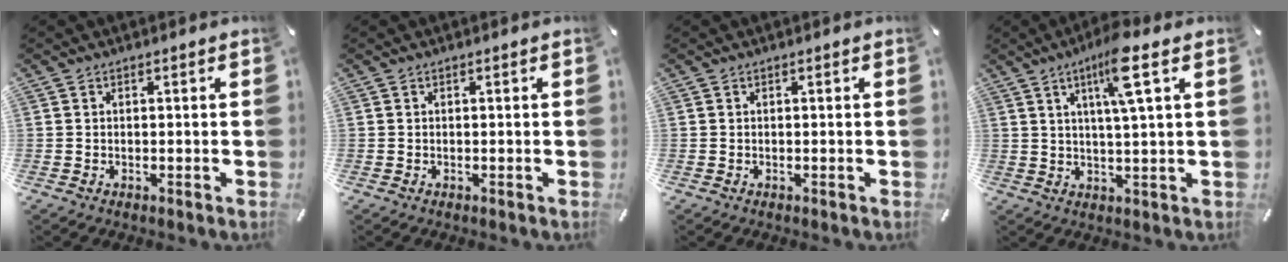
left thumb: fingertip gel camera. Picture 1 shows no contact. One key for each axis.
{"total": 0.0}
{"total": 0.0}
{"total": 10.0, "fx": 4.5, "fy": 1.2, "fz": 8.8, "tx": -0.155, "ty": -0.004, "tz": 0.070}